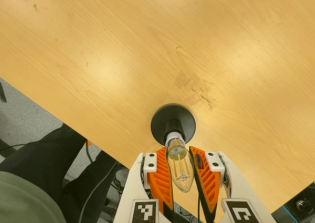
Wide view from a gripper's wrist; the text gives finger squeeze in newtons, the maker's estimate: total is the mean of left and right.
{"total": 22.8, "left": 25.1, "right": 20.5}